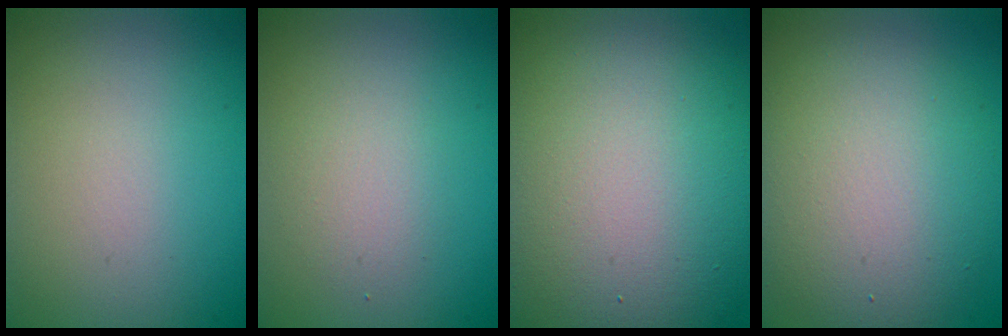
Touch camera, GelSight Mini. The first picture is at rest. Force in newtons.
{"total": 1.8, "press": 1.8, "slide": 0.1}
{"total": 15.0, "press": 15.0, "slide": 0.8}
{"total": 7.8, "press": 7.8, "slide": 0.3}